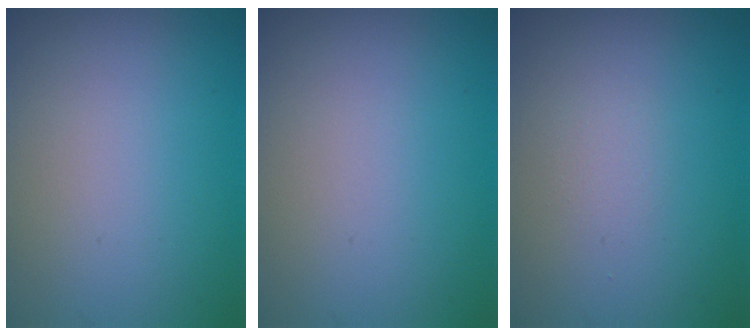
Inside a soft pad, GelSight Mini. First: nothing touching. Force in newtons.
{"total": 0.0}
{"total": 0.7, "press": 0.7, "slide": 0.1}